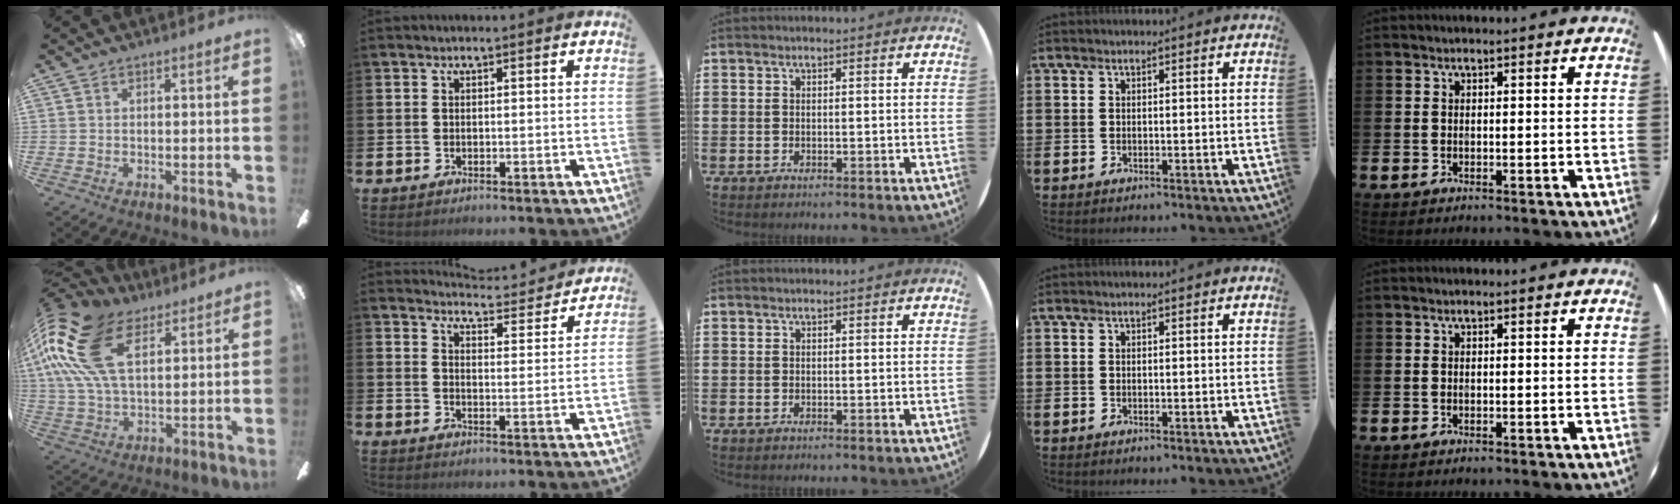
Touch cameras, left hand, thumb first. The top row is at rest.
{"thumb": {"total": 22.2, "force": [9.3, 12.3, 16.0], "torque": [-0.364, -0.016, 0.158]}, "index": {"total": 4.5, "force": [4.5, 0.4, 0.5], "torque": [-0.014, -0.038, 0.073]}}